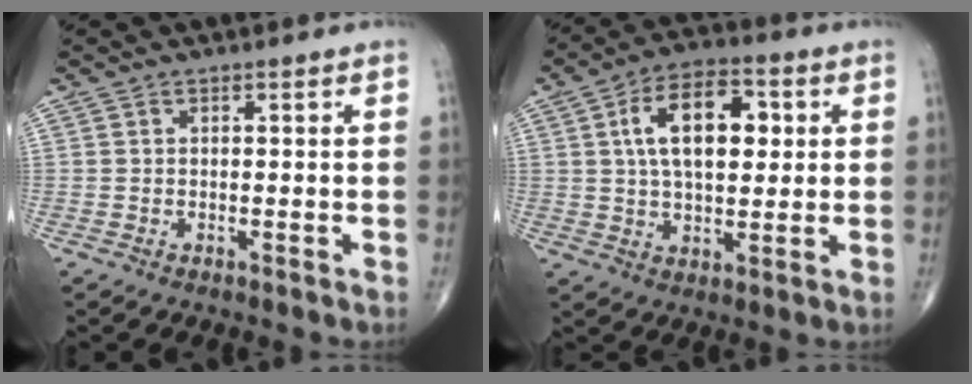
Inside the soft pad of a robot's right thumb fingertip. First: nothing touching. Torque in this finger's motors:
{"motor_torque": [1.17, 2.70, 1.30, 0.40, 0.36]}